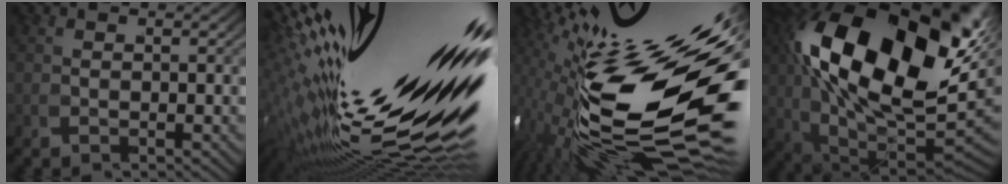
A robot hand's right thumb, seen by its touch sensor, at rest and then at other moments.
{"total": 19.0, "force": [-2.1, 9.9, 16.1], "torque": [-0.249, -0.030, -0.009]}
{"total": 21.3, "force": [-2.1, 10.7, 18.4], "torque": [-0.326, -0.060, 0.007]}
{"total": 26.7, "force": [1.9, 15.9, 21.4], "torque": [-0.423, -0.064, 0.064]}